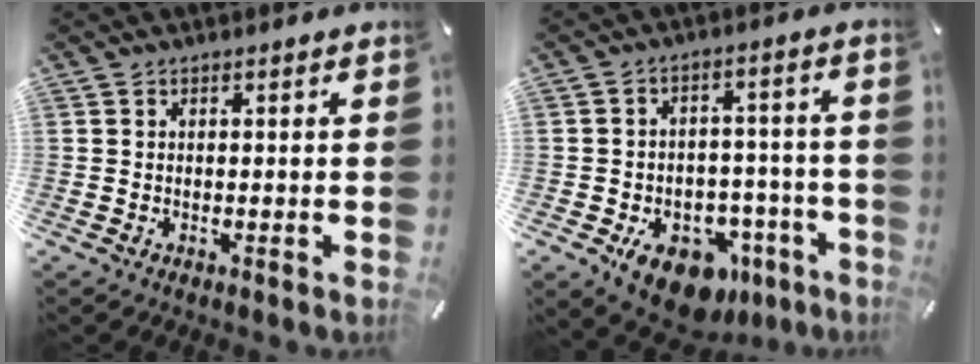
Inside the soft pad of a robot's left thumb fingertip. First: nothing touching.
{"total": 13.5, "force": [-7.4, 8.6, 7.2], "torque": [-0.080, 0.049, -0.110]}